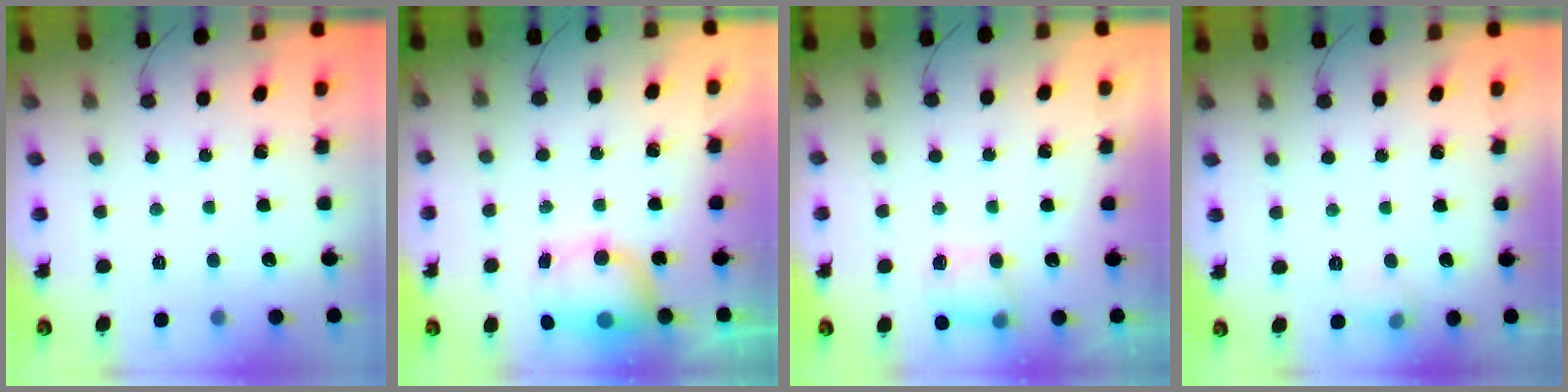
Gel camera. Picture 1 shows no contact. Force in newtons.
{"total": 8.3, "press": 7.8, "slide": 2.9}
{"total": 4.7, "press": 4.7, "slide": 0.6}
{"total": 5.2, "press": 5.1, "slide": 1.1}